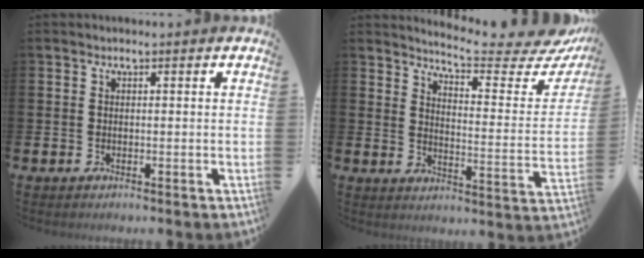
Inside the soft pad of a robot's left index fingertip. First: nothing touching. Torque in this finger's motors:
{"motor_torque": [0.96, -1.18, 0.11, 0.05]}